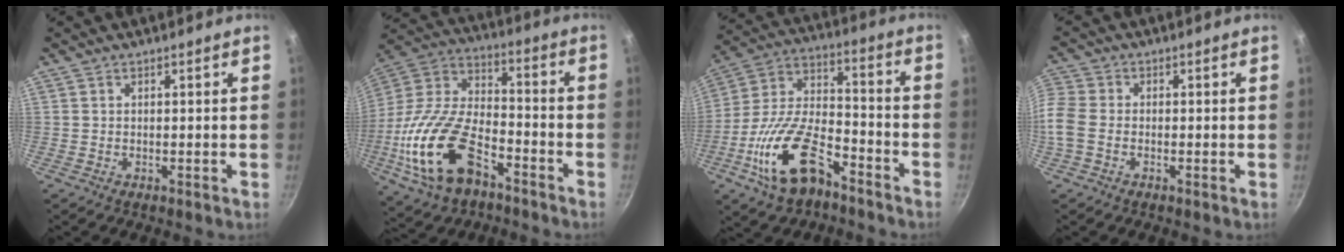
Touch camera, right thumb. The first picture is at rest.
{"total": 22.1, "force": [-9.2, 12.0, 16.1], "torque": [-0.307, 0.046, -0.186]}
{"total": 18.5, "force": [-9.4, 9.1, 13.0], "torque": [-0.232, 0.060, -0.184]}
{"total": 5.6, "force": [-1.8, 4.1, 3.4], "torque": [-0.084, 0.007, -0.054]}